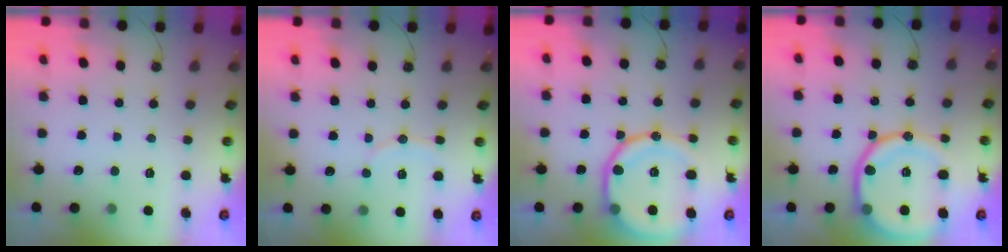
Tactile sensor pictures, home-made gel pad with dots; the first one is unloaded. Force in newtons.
{"total": 6.5, "press": 6.5, "slide": 0.5}
{"total": 16.6, "press": 16.5, "slide": 2.0}
{"total": 18.1, "press": 18.0, "slide": 2.2}